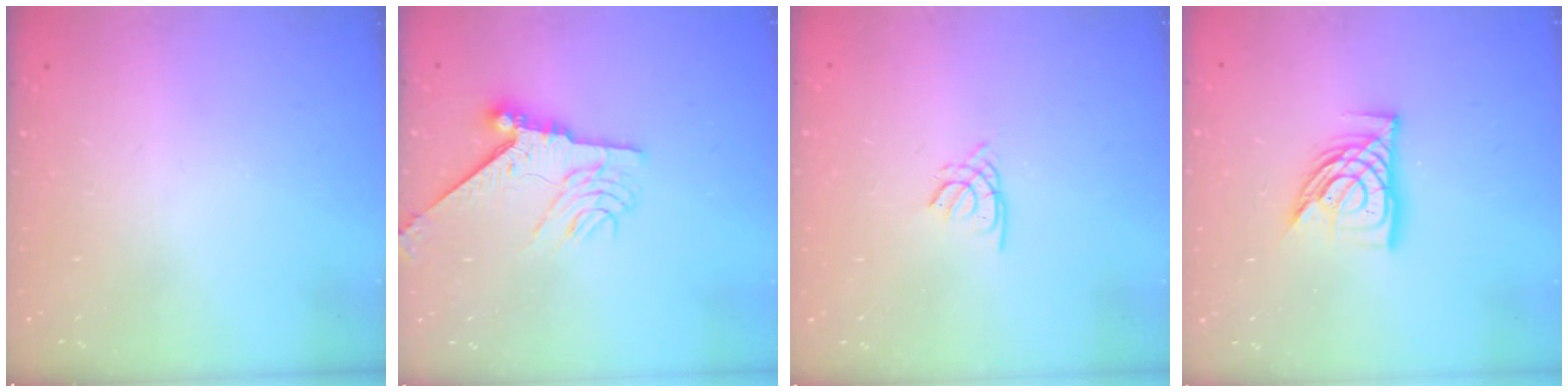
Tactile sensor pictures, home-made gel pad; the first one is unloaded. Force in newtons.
{"total": 9.5, "press": 9.5, "slide": 0.6}
{"total": 1.4, "press": 1.4, "slide": 0.3}
{"total": 12.1, "press": 12.0, "slide": 1.4}